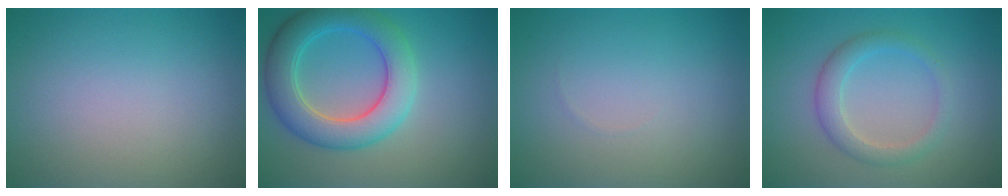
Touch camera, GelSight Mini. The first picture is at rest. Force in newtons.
{"total": 6.3, "press": 6.3, "slide": 0.5}
{"total": 0.0}
{"total": 2.7, "press": 2.7, "slide": 0.2}